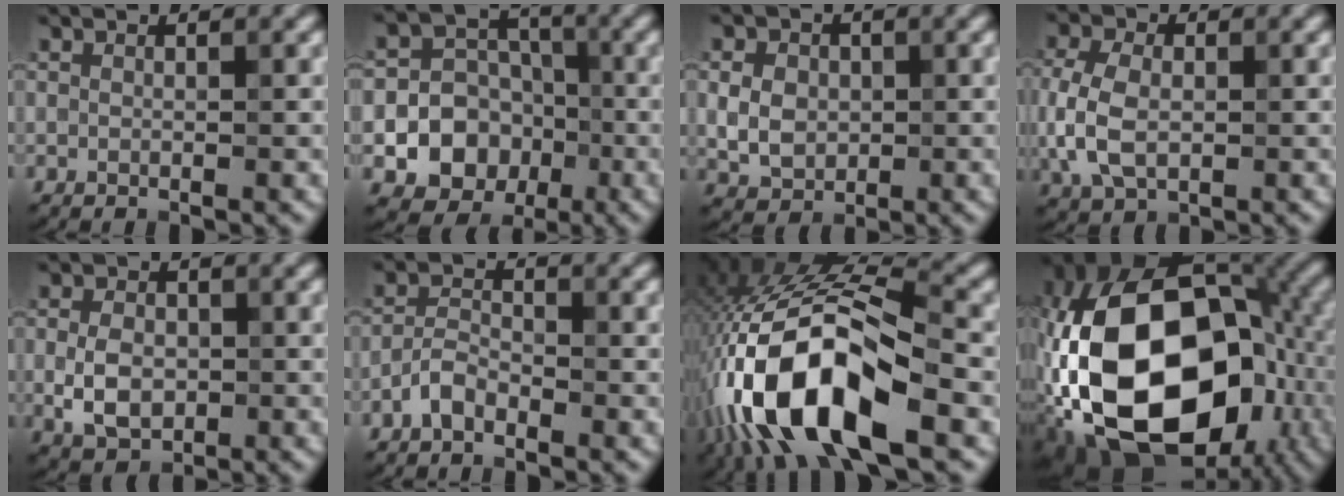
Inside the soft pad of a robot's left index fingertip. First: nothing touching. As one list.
[{"total": 10.7, "force": [-3.0, 9.7, 3.4], "torque": [-0.053, -0.010, -0.066]}, {"total": 4.7, "force": [0.5, 3.7, 2.8], "torque": [-0.053, 0.013, -0.005]}, {"total": 5.4, "force": [-0.3, 3.6, 4.0], "torque": [-0.101, 0.002, -0.006]}, {"total": 3.9, "force": [-0.6, 2.6, 2.8], "torque": [-0.057, 0.000, -0.011]}, {"total": 2.1, "force": [-1.6, 0.7, 1.1], "torque": [-0.025, 0.013, -0.035]}, {"total": 14.3, "force": [-5.8, 5.5, 11.8], "torque": [-0.239, 0.009, -0.105]}, {"total": 19.8, "force": [-3.7, 12.6, 14.8], "torque": [-0.304, -0.003, -0.060]}]